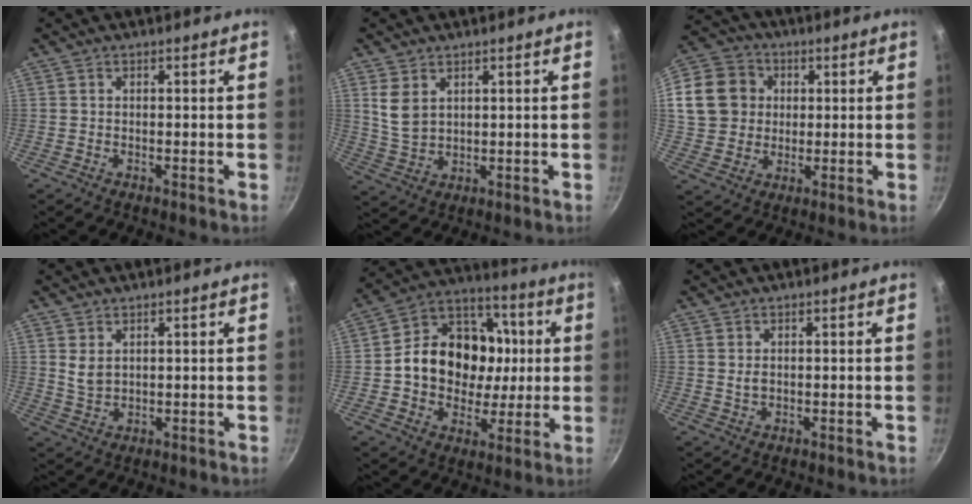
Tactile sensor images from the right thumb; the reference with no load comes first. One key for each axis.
{"total": 5.6, "fx": 2.4, "fy": 3.6, "fz": 3.6, "tx": -0.060, "ty": -0.019, "tz": 0.056}
{"total": 15.9, "fx": 3.2, "fy": 13.7, "fz": 7.5, "tx": -0.137, "ty": 0.023, "tz": 0.055}
{"total": 3.3, "fx": 1.5, "fy": 2.0, "fz": 2.1, "tx": -0.037, "ty": -0.011, "tz": 0.034}
{"total": 19.3, "fx": 0.8, "fy": 15.8, "fz": 11.0, "tx": -0.155, "ty": 0.026, "tz": 0.006}
{"total": 1.4, "fx": 0.3, "fy": 0.9, "fz": 1.0, "tx": -0.018, "ty": -0.001, "tz": 0.007}